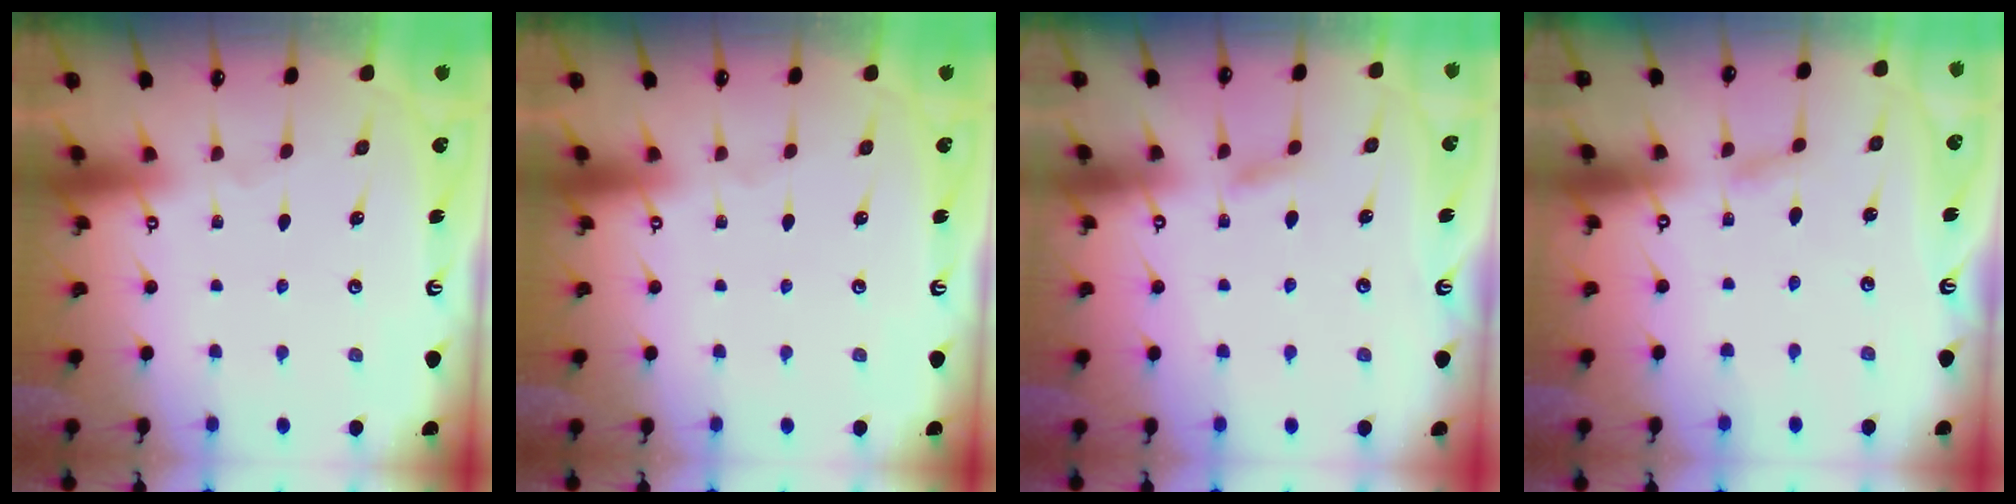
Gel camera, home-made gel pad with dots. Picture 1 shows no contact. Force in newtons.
{"total": 0.0}
{"total": 4.3, "press": 4.2, "slide": 0.6}
{"total": 2.6, "press": 2.6, "slide": 0.2}